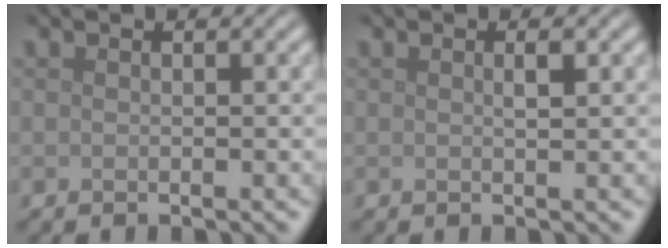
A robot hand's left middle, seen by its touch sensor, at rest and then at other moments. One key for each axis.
{"total": 1.0, "fx": 0.4, "fy": 0.2, "fz": 1.0, "tx": -0.016, "ty": 0.002, "tz": 0.005}